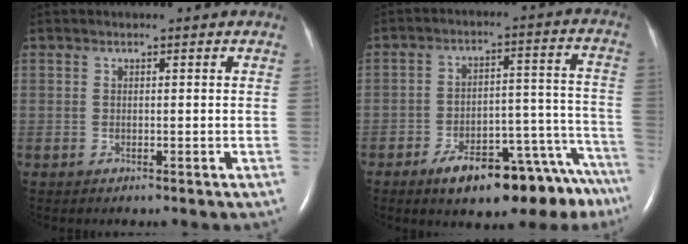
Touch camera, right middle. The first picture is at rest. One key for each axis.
{"total": 18.4, "fx": -14.7, "fy": 5.1, "fz": 9.8, "tx": -0.047, "ty": 0.052, "tz": -0.200}